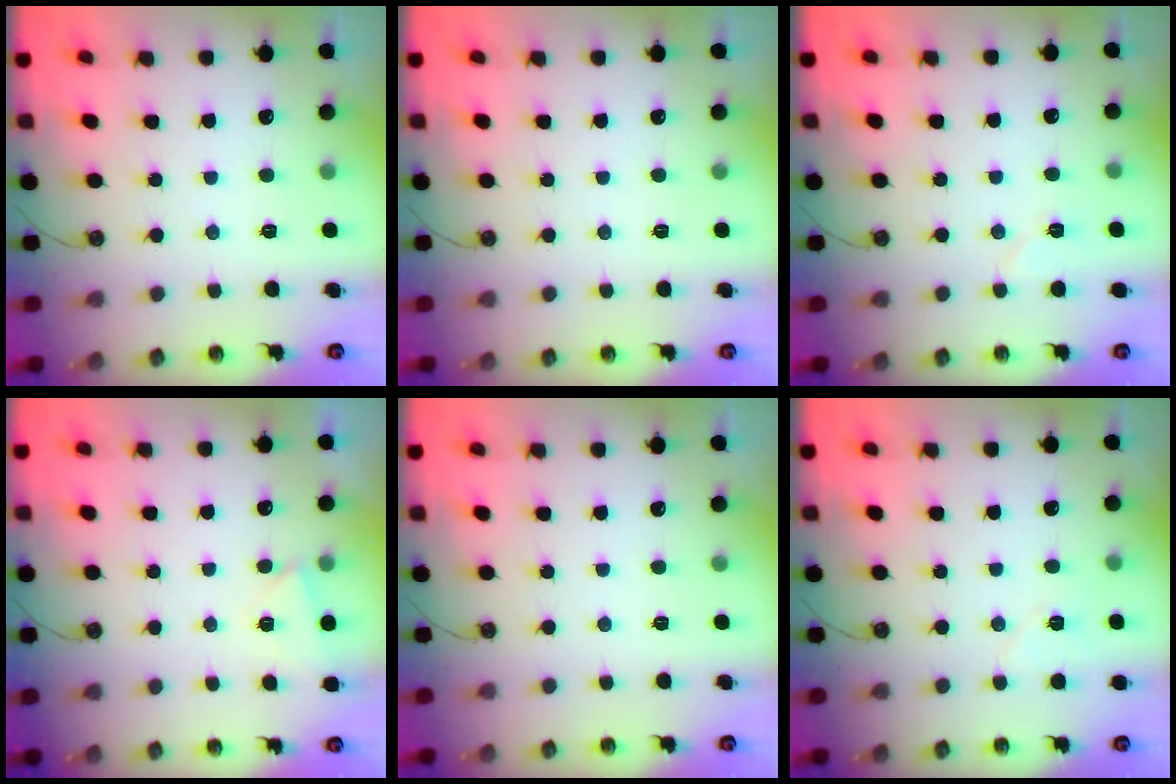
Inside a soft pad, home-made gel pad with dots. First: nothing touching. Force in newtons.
{"total": 0.0}
{"total": 5.8, "press": 5.2, "slide": 2.6}
{"total": 3.9, "press": 2.7, "slide": 2.8}
{"total": 0.0}
{"total": 5.7, "press": 5.1, "slide": 2.4}